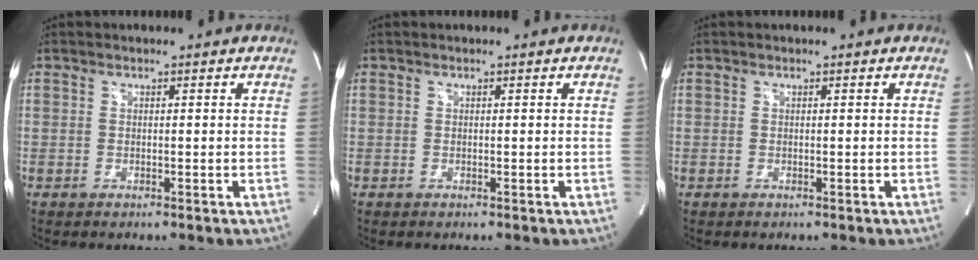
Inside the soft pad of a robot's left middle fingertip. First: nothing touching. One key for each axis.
{"total": 0.0}
{"total": 0.0}